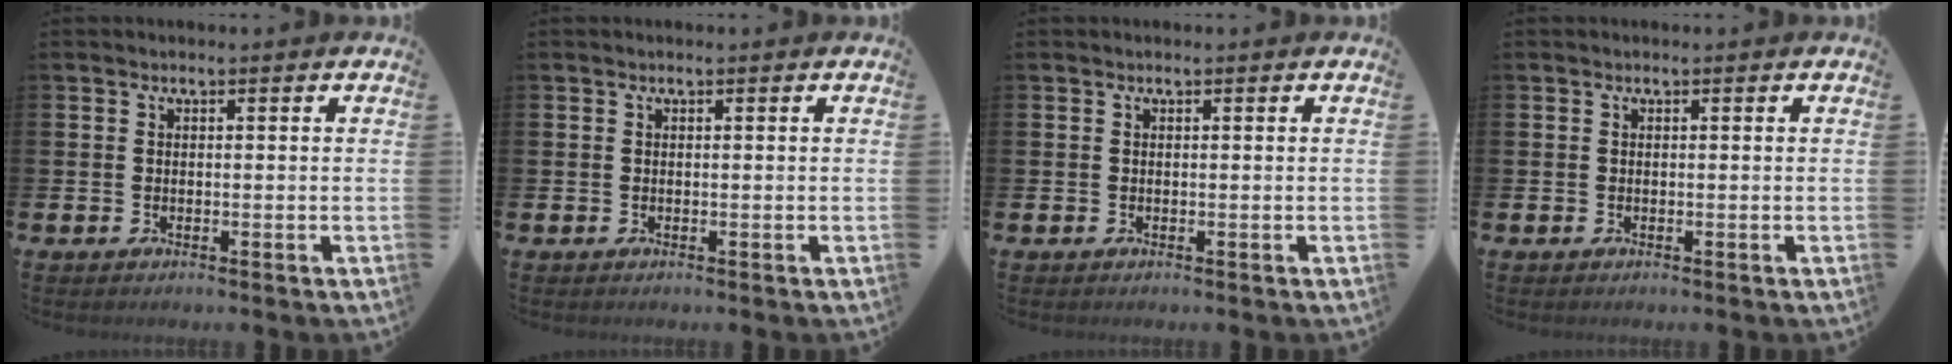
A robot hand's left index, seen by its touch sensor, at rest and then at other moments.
{"total": 0.0}
{"total": 0.0}
{"total": 0.0}